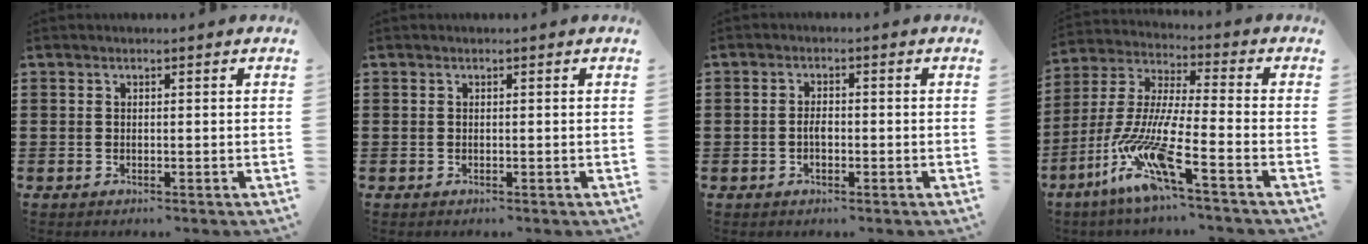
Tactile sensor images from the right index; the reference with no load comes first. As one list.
[{"total": 0.0}, {"total": 2.2, "force": [-0.6, 0.9, 1.9], "torque": [-0.039, 0.000, -0.010]}, {"total": 12.8, "force": [-8.1, 1.6, 9.8], "torque": [-0.225, -0.017, -0.163]}]